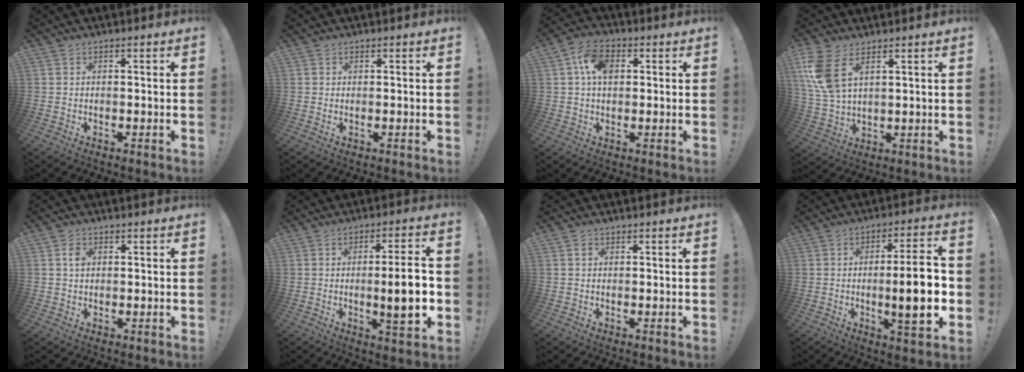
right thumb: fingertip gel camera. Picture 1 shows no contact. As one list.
[{"total": 0.6, "force": [0.6, 0.0, 0.2], "torque": [0.003, -0.004, 0.010]}, {"total": 8.9, "force": [2.3, 5.8, 6.3], "torque": [-0.117, 0.007, 0.044]}, {"total": 10.7, "force": [5.3, 5.2, 7.6], "torque": [-0.158, -0.023, 0.102]}, {"total": 2.3, "force": [0.5, 1.6, 1.7], "torque": [-0.021, -0.001, 0.006]}, {"total": 12.4, "force": [-1.3, 2.0, 12.1], "torque": [-0.172, -0.007, -0.028]}, {"total": 0.8, "force": [0.2, 0.6, 0.5], "torque": [-0.005, 0.000, 0.003]}, {"total": 15.0, "force": [-1.7, 2.9, 14.6], "torque": [-0.204, -0.007, -0.030]}]